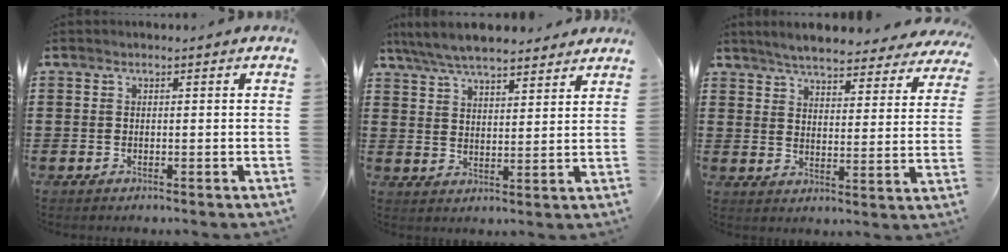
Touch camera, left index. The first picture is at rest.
{"total": 6.9, "force": [6.4, 1.2, 2.4], "torque": [-0.067, -0.015, 0.117]}
{"total": 5.0, "force": [4.9, 0.1, 1.1], "torque": [-0.045, -0.027, 0.084]}